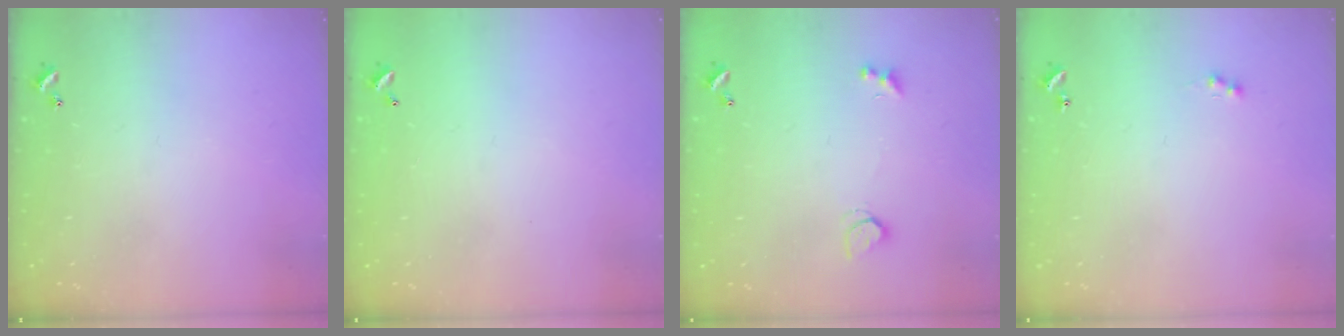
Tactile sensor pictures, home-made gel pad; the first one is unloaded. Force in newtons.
{"total": 2.8, "press": 2.8, "slide": 0.1}
{"total": 1.8, "press": 1.8, "slide": 0.5}
{"total": 1.0, "press": 0.9, "slide": 0.4}